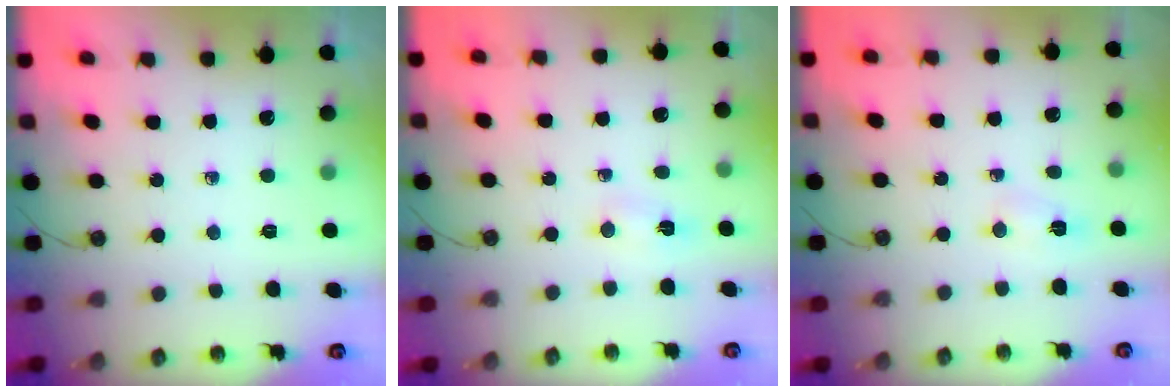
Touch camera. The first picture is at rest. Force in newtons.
{"total": 2.0, "press": 1.5, "slide": 1.3}
{"total": 2.3, "press": 2.3, "slide": 0.3}